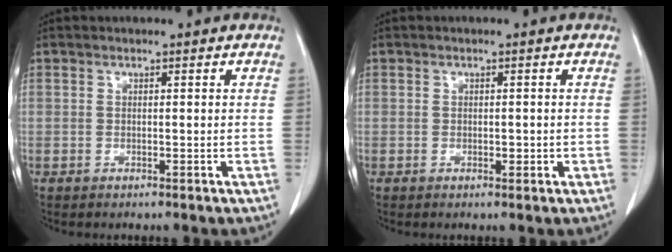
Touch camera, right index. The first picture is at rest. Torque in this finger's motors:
{"motor_torque": [-0.31, 0.44, -0.04, -0.01]}